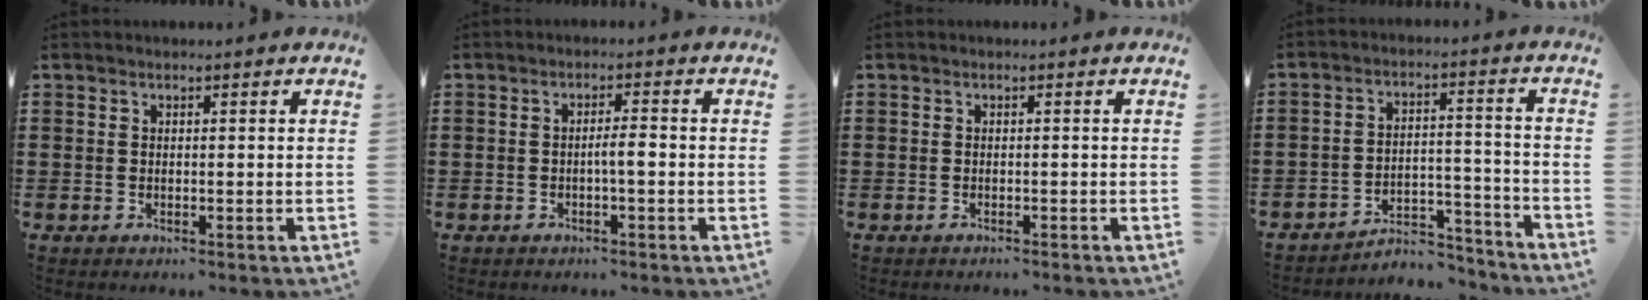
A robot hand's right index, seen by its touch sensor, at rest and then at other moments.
{"total": 2.3, "force": [-0.6, 0.2, 2.2], "torque": [-0.040, 0.001, -0.013]}
{"total": 0.5, "force": [-0.5, 0.0, 0.1], "torque": [-0.004, -0.002, -0.010]}
{"total": 5.4, "force": [-4.9, 1.5, 1.5], "torque": [-0.025, 0.013, -0.097]}